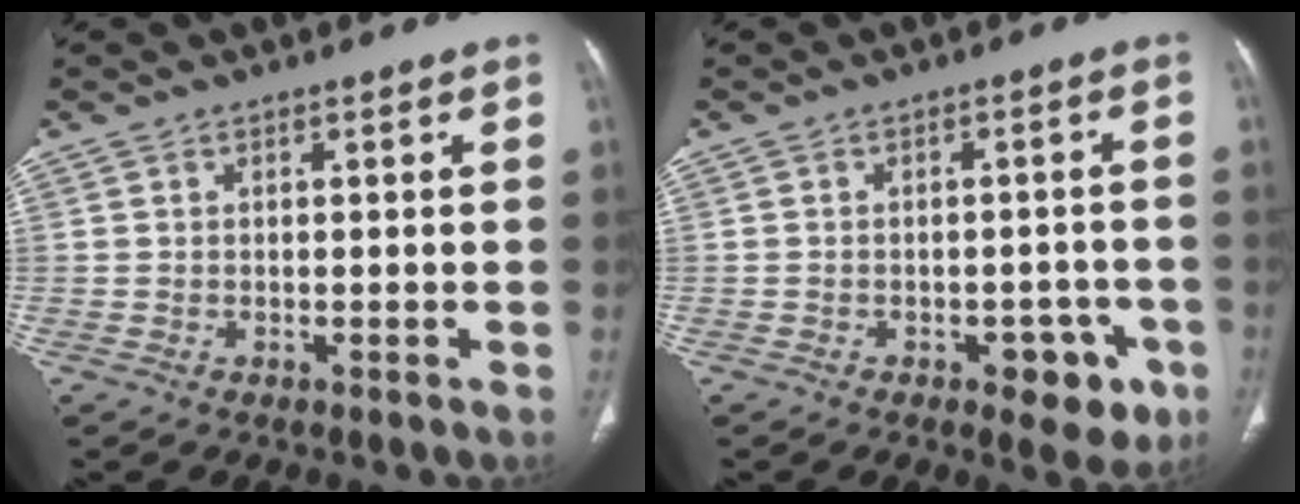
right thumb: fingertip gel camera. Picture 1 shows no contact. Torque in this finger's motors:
{"motor_torque": [0.87, 0.62, -0.26, -0.08, 0.13]}